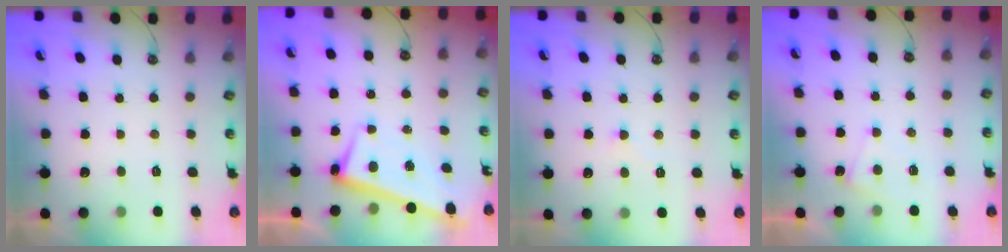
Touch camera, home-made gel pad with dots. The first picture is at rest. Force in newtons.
{"total": 2.4, "press": 2.3, "slide": 0.7}
{"total": 0.5, "press": 0.2, "slide": 0.5}
{"total": 3.9, "press": 3.9, "slide": 0.2}